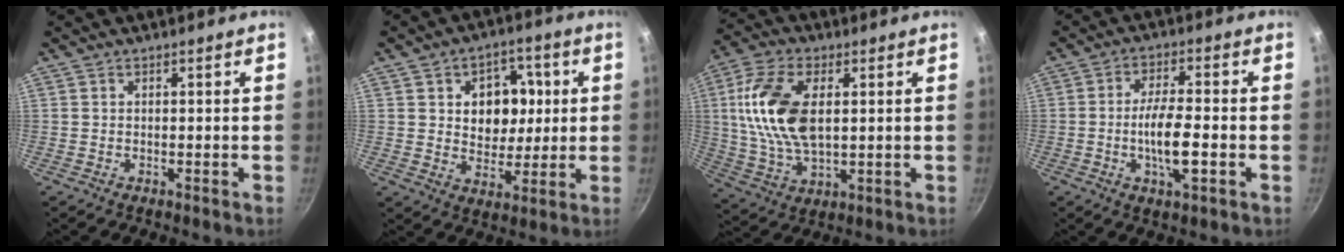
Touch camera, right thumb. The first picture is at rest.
{"total": 11.5, "force": [2.0, 9.0, 7.0], "torque": [-0.053, -0.005, 0.032]}
{"total": 16.0, "force": [2.8, 8.7, 13.1], "torque": [-0.249, -0.002, 0.053]}
{"total": 8.9, "force": [-2.1, 2.6, 8.3], "torque": [-0.149, 0.014, -0.042]}